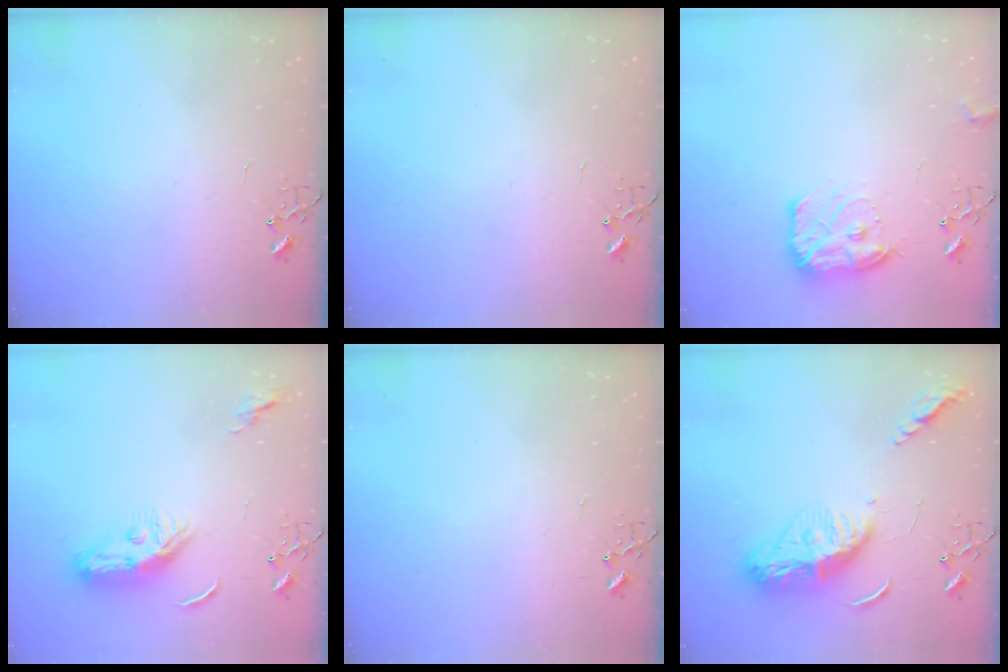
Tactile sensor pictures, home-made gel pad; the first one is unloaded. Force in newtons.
{"total": 0.0}
{"total": 12.6, "press": 12.6, "slide": 0.6}
{"total": 9.3, "press": 9.2, "slide": 1.2}
{"total": 0.0}
{"total": 14.6, "press": 14.5, "slide": 1.2}